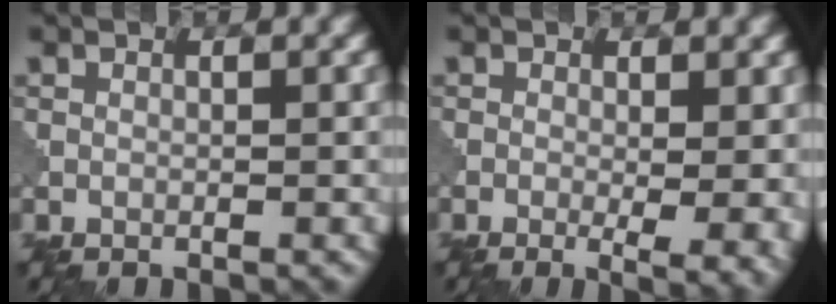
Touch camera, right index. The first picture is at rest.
{"total": 5.2, "force": [-0.8, 1.7, 4.9], "torque": [-0.063, -0.015, -0.006]}